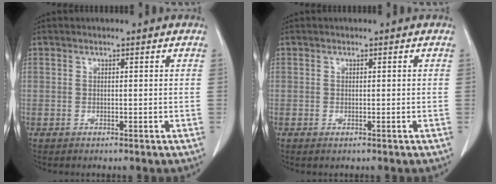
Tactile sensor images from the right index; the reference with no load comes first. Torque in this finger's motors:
{"motor_torque": [0.02, 0.10, 0.08, 0.02]}